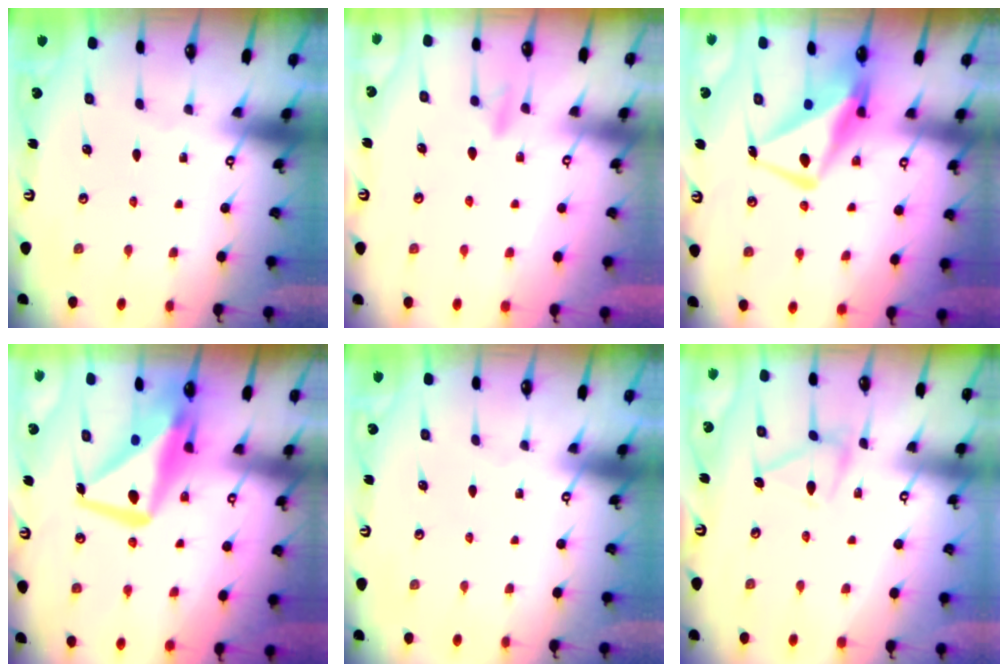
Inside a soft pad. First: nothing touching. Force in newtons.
{"total": 9.3, "press": 9.3, "slide": 0.9}
{"total": 11.5, "press": 11.4, "slide": 1.0}
{"total": 14.9, "press": 14.8, "slide": 1.3}
{"total": 0.0}
{"total": 12.3, "press": 12.3, "slide": 0.2}